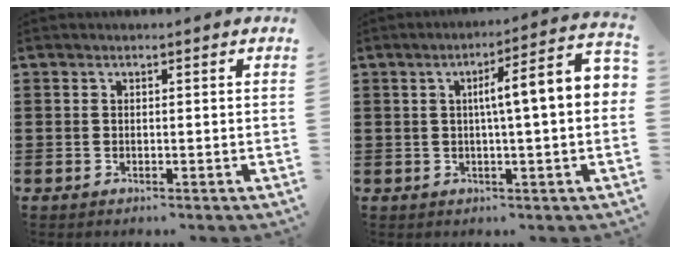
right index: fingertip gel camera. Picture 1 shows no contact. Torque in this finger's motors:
{"motor_torque": [1.81, -0.33, 0.40, 0.13]}